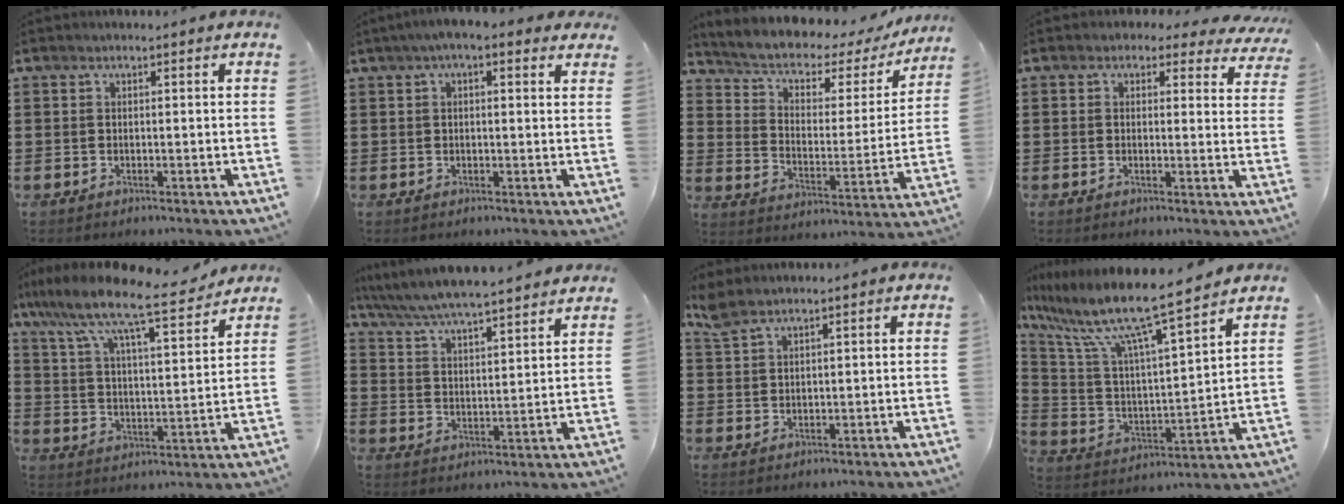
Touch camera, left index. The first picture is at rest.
{"total": 3.3, "force": [1.8, 1.0, 2.6], "torque": [-0.054, 0.007, 0.030]}
{"total": 4.4, "force": [3.0, 2.2, 2.3], "torque": [-0.062, -0.025, 0.044]}
{"total": 2.4, "force": [1.5, 1.5, 1.1], "torque": [-0.023, 0.000, 0.024]}
{"total": 9.7, "force": [8.3, 0.7, 5.0], "torque": [-0.130, -0.049, 0.135]}
{"total": 5.9, "force": [5.6, -0.3, 1.7], "torque": [-0.058, -0.038, 0.095]}
{"total": 2.7, "force": [2.1, 0.9, 1.4], "torque": [-0.034, 0.002, 0.040]}
{"total": 11.6, "force": [9.3, 0.5, 6.9], "torque": [-0.170, -0.062, 0.151]}